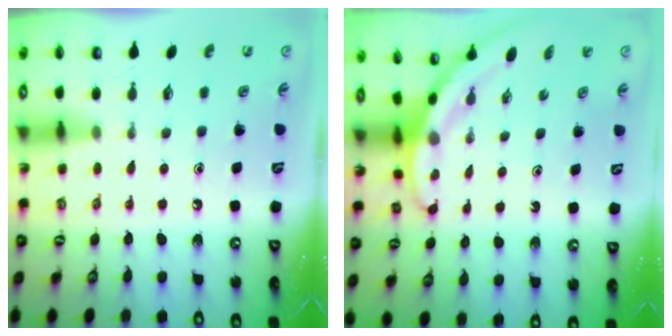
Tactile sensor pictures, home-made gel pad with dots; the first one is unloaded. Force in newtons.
{"total": 3.1, "press": 3.1, "slide": 0.1}